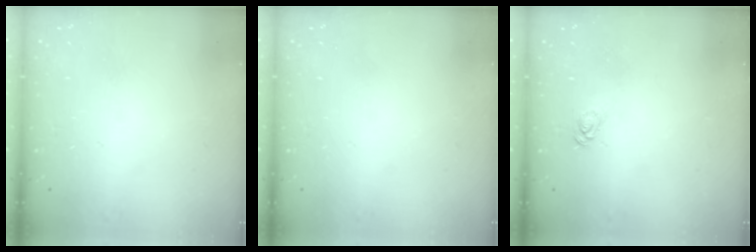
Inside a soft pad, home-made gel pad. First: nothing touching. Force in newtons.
{"total": 0.0}
{"total": 3.0, "press": 3.0, "slide": 0.2}